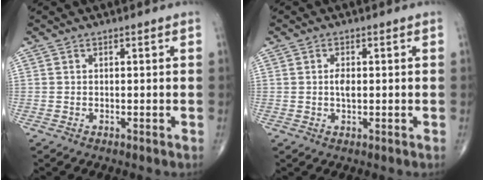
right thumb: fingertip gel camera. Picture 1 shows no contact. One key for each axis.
{"total": 2.2, "fx": 0.1, "fy": 1.1, "fz": 2.0, "tx": -0.035, "ty": -0.001, "tz": 0.002}